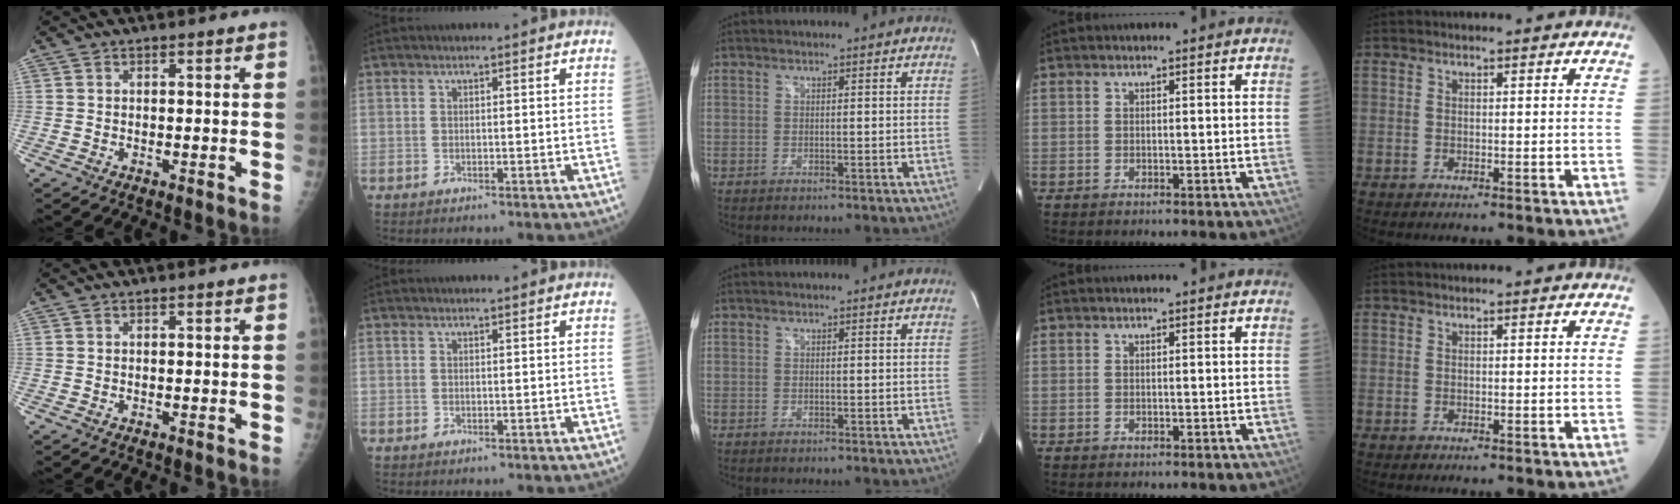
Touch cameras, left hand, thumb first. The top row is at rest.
{}